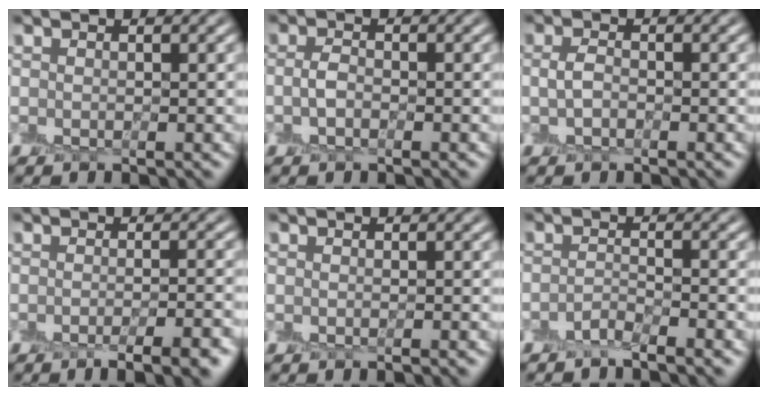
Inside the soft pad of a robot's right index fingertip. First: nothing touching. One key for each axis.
{"total": 1.2, "fx": -0.3, "fy": 0.6, "fz": 0.9, "tx": -0.024, "ty": 0.005, "tz": -0.009}
{"total": 1.1, "fx": -0.1, "fy": 0.6, "fz": 0.9, "tx": -0.025, "ty": 0.003, "tz": -0.003}
{"total": 5.4, "fx": -3.5, "fy": 1.3, "fz": 3.9, "tx": -0.042, "ty": -0.002, "tz": -0.042}
{"total": 0.6, "fx": -0.5, "fy": -0.3, "fz": 0.3, "tx": -0.003, "ty": -0.005, "tz": -0.008}
{"total": 1.7, "fx": -1.5, "fy": -0.1, "fz": 0.7, "tx": -0.015, "ty": -0.001, "tz": -0.035}